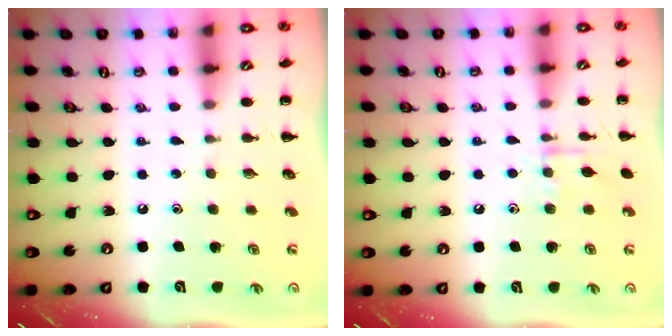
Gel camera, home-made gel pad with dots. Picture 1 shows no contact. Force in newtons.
{"total": 6.9, "press": 6.9, "slide": 1.0}